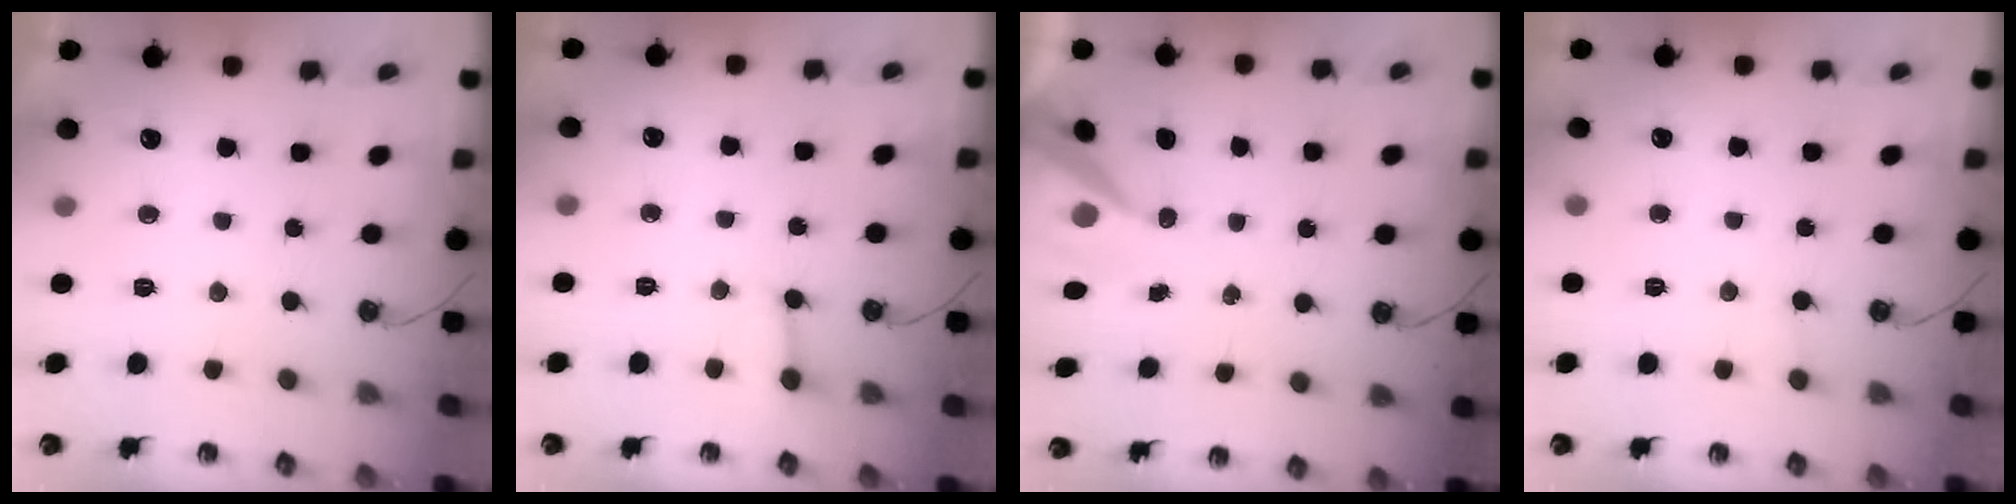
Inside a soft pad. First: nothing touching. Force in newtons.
{"total": 3.0, "press": 2.9, "slide": 0.3}
{"total": 8.7, "press": 8.6, "slide": 1.1}
{"total": 2.9, "press": 2.9, "slide": 0.2}